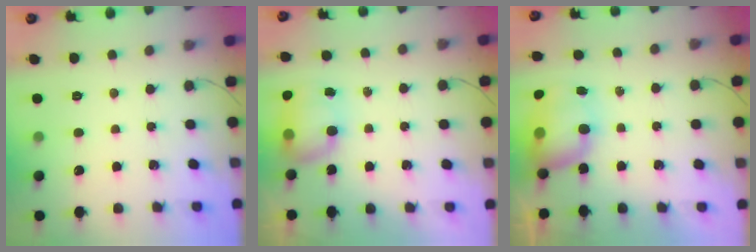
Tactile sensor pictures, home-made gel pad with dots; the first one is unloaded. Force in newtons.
{"total": 11.3, "press": 8.6, "slide": 7.3}
{"total": 8.8, "press": 8.4, "slide": 2.7}